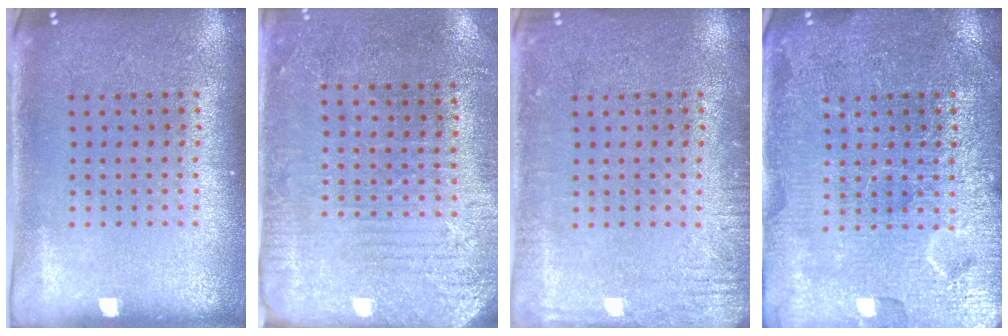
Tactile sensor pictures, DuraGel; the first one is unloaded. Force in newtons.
{"total": 2.8, "press": 2.6, "slide": 1.2}
{"total": 2.3, "press": 2.2, "slide": 0.3}
{"total": 4.2, "press": 4.2, "slide": 0.4}